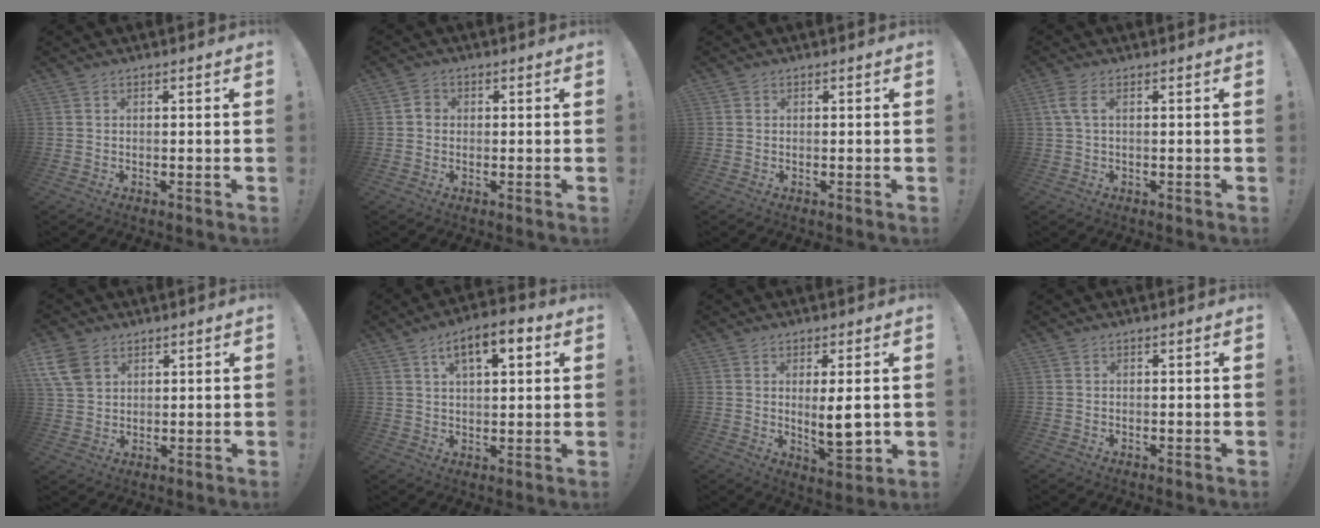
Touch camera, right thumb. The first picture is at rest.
{"total": 2.5, "force": [-0.4, 2.2, 1.1], "torque": [-0.014, 0.007, -0.008]}
{"total": 0.5, "force": [0.0, 0.4, -0.3], "torque": [-0.002, 0.005, 0.001]}
{"total": 3.3, "force": [0.8, 1.1, 3.0], "torque": [-0.059, 0.003, 0.017]}
{"total": 8.5, "force": [4.5, 5.8, 4.3], "torque": [-0.091, -0.014, 0.090]}
{"total": 9.1, "force": [3.9, 3.8, 7.3], "torque": [-0.107, -0.006, 0.064]}
{"total": 8.8, "force": [0.7, 2.2, 8.5], "torque": [-0.123, -0.019, 0.013]}
{"total": 0.0}